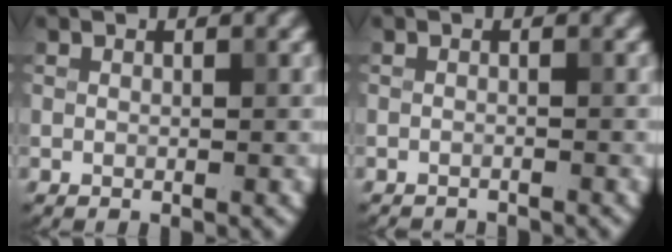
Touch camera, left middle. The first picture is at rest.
{"total": 2.0, "force": [-2.0, 0.1, 0.2], "torque": [0.004, -0.009, -0.029]}